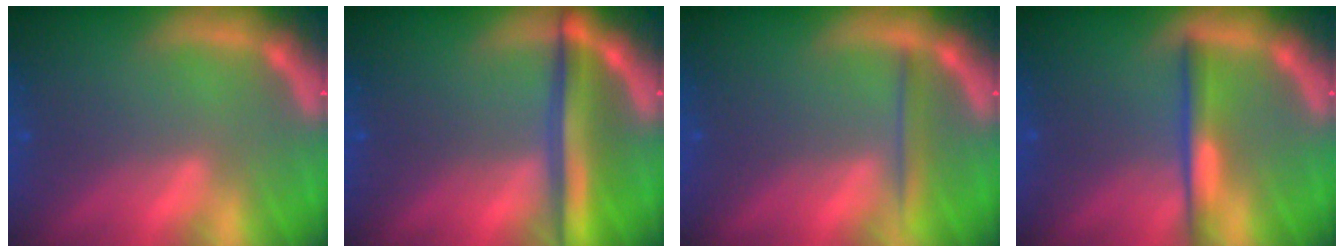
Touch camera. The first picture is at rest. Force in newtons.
{"total": 6.0}
{"total": 2.0}
{"total": 3.0}